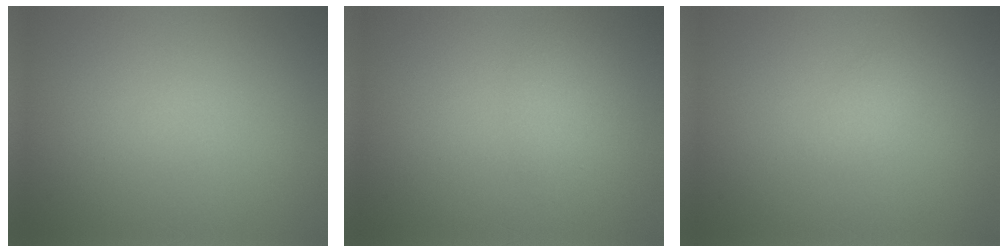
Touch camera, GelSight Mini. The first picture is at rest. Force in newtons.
{"total": 1.6, "press": 1.6, "slide": 0.0}
{"total": 0.6, "press": 0.6, "slide": 0.0}